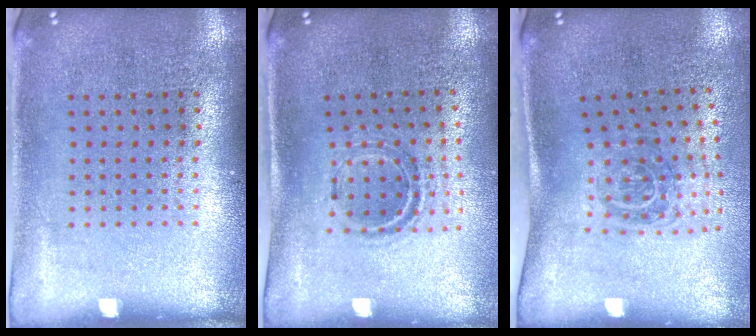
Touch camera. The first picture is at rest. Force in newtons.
{"total": 1.0, "press": 0.9, "slide": 0.3}
{"total": 1.9, "press": 1.2, "slide": 1.5}